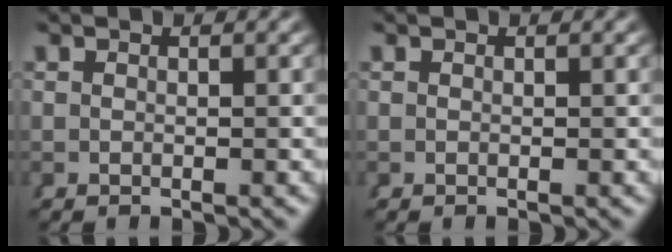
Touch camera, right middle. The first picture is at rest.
{"total": 0.0}